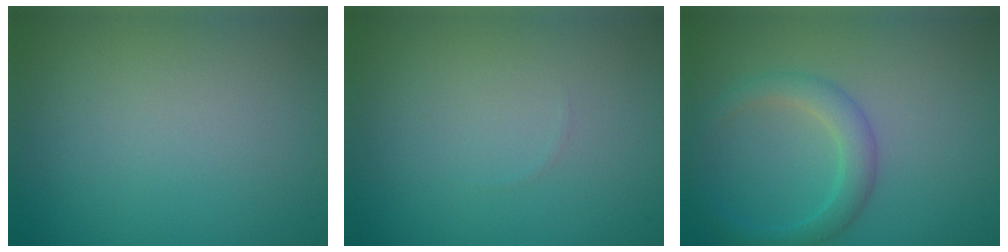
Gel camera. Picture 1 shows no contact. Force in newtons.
{"total": 0.0}
{"total": 2.6, "press": 2.6, "slide": 0.1}